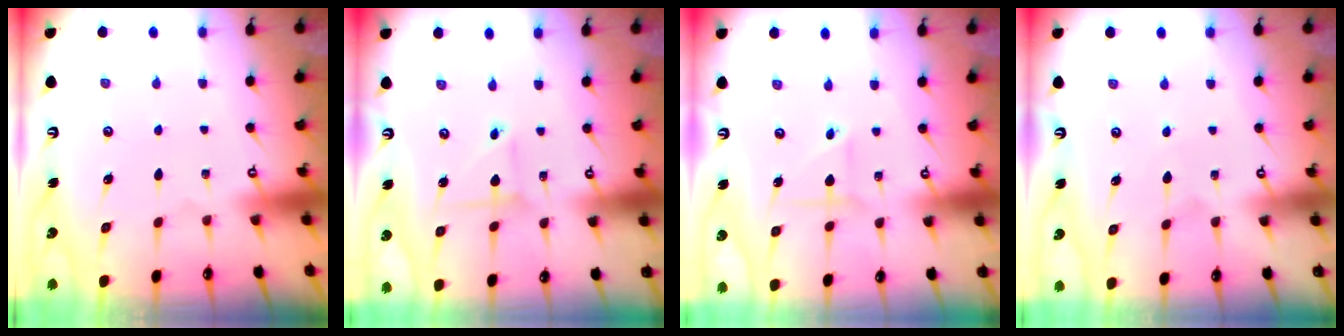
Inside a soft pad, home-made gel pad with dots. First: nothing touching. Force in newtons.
{"total": 2.4, "press": 2.4, "slide": 0.3}
{"total": 2.5, "press": 2.5, "slide": 0.2}
{"total": 3.4, "press": 3.4, "slide": 0.3}